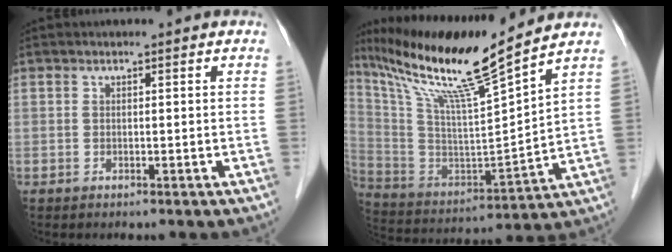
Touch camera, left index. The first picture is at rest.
{"total": 17.9, "force": [14.1, -1.1, 11.0], "torque": [-0.204, -0.004, 0.258]}